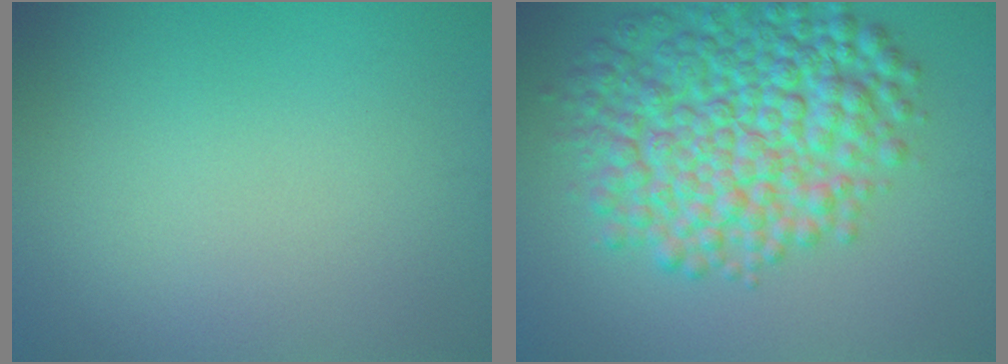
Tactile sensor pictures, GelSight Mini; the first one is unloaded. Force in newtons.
{"total": 9.7, "press": 9.7, "slide": 0.1}